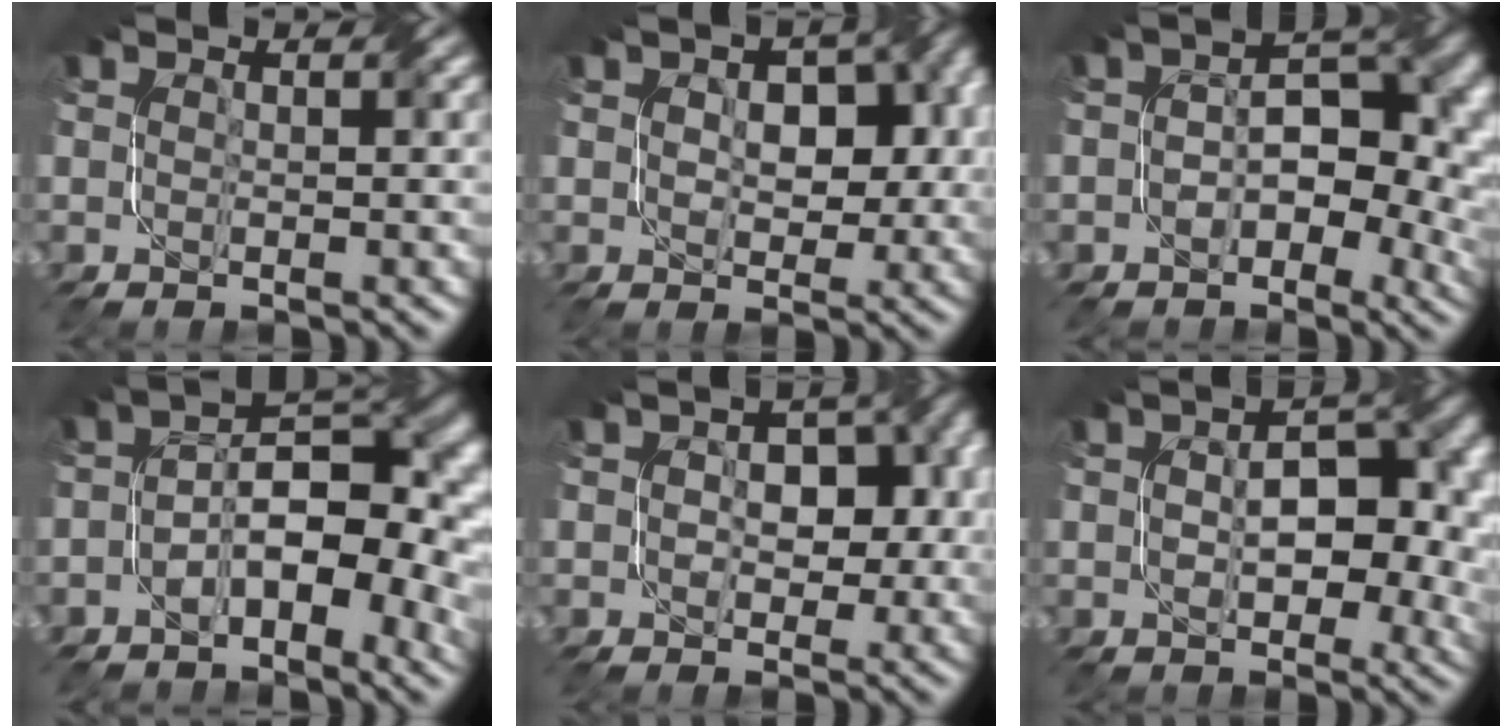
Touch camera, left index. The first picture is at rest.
{"total": 5.9, "force": [0.6, 3.7, 4.5], "torque": [-0.064, 0.000, 0.015]}
{"total": 8.4, "force": [-1.1, 4.8, 6.8], "torque": [-0.075, 0.010, -0.025]}
{"total": 8.9, "force": [-2.0, 4.3, 7.5], "torque": [-0.103, 0.013, -0.040]}
{"total": 6.0, "force": [-0.5, 3.9, 4.5], "torque": [-0.041, 0.015, -0.001]}
{"total": 7.6, "force": [0.3, 4.4, 6.2], "torque": [-0.089, 0.002, 0.007]}